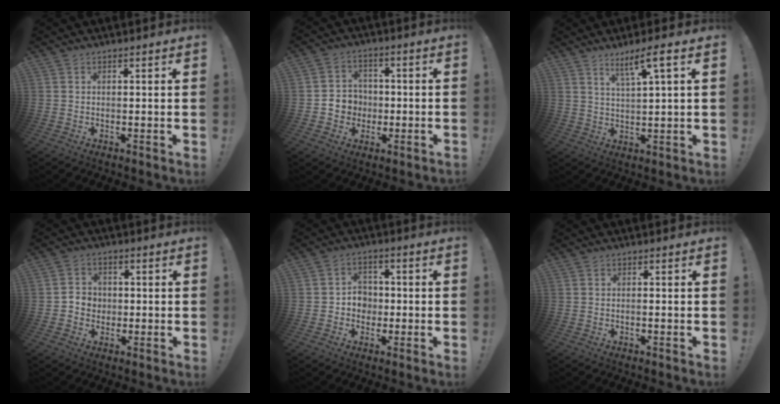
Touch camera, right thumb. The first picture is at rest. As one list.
[{"total": 6.9, "force": [-1.7, 6.6, 1.3], "torque": [-0.021, 0.012, -0.028]}, {"total": 6.8, "force": [3.9, 0.3, 5.5], "torque": [-0.093, -0.014, 0.059]}, {"total": 4.7, "force": [-0.8, 4.4, 1.5], "torque": [-0.016, 0.008, -0.015]}, {"total": 5.8, "force": [-0.8, 5.5, 1.9], "torque": [-0.030, 0.007, -0.011]}, {"total": 0.6, "force": [-0.5, -0.1, 0.3], "torque": [-0.008, 0.000, -0.008]}]